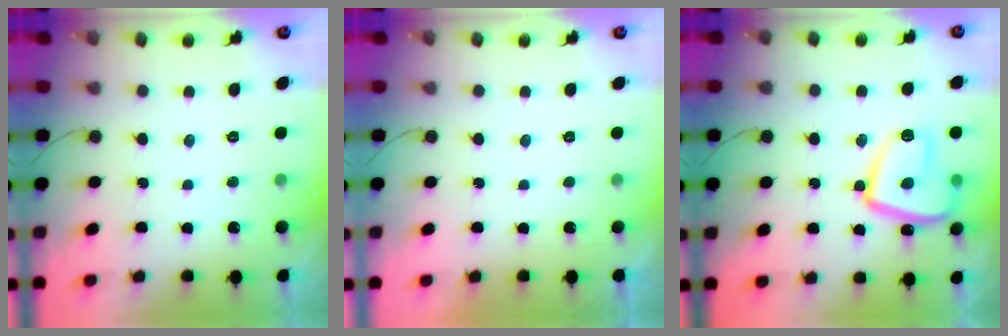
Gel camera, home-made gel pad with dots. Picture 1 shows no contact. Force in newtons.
{"total": 2.1, "press": 2.1, "slide": 0.4}
{"total": 14.2, "press": 14.2, "slide": 1.3}